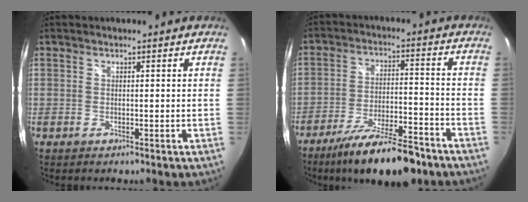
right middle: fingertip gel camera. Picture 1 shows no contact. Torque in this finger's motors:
{"motor_torque": [1.17, -0.97, 0.34, 0.15]}